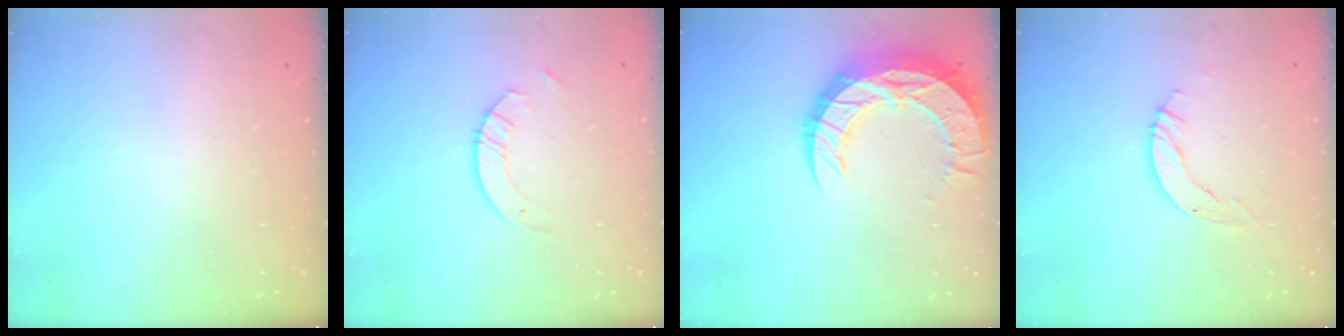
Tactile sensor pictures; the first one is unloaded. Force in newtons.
{"total": 4.4, "press": 4.3, "slide": 0.4}
{"total": 17.5, "press": 17.4, "slide": 1.4}
{"total": 4.9, "press": 4.9, "slide": 0.5}